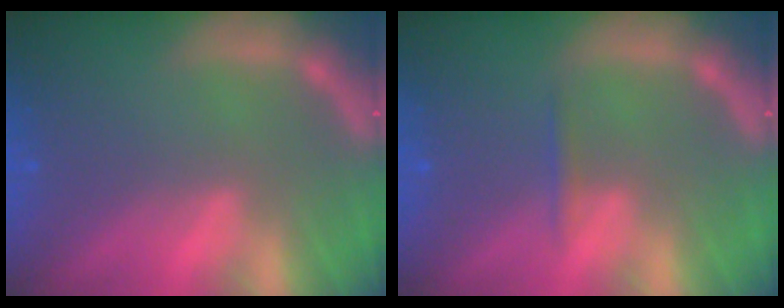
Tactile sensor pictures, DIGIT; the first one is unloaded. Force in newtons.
{"total": 0.9}